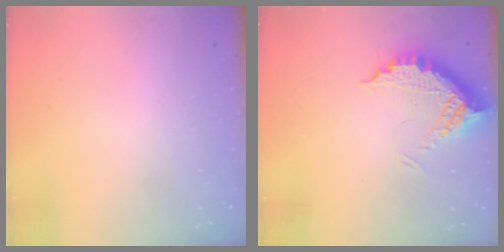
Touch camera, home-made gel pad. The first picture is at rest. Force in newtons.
{"total": 10.8, "press": 10.7, "slide": 0.9}